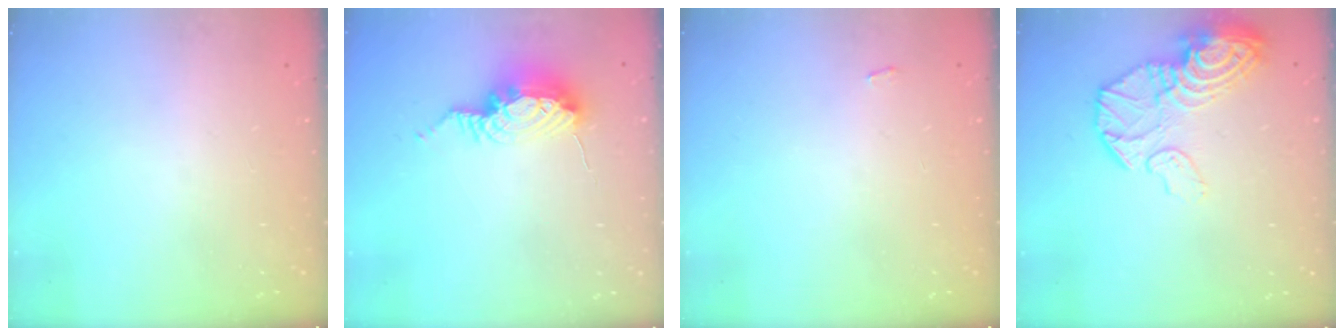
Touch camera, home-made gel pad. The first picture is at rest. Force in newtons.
{"total": 13.2, "press": 10.7, "slide": 7.8}
{"total": 2.2, "press": 2.2, "slide": 0.3}
{"total": 17.4, "press": 16.7, "slide": 5.1}